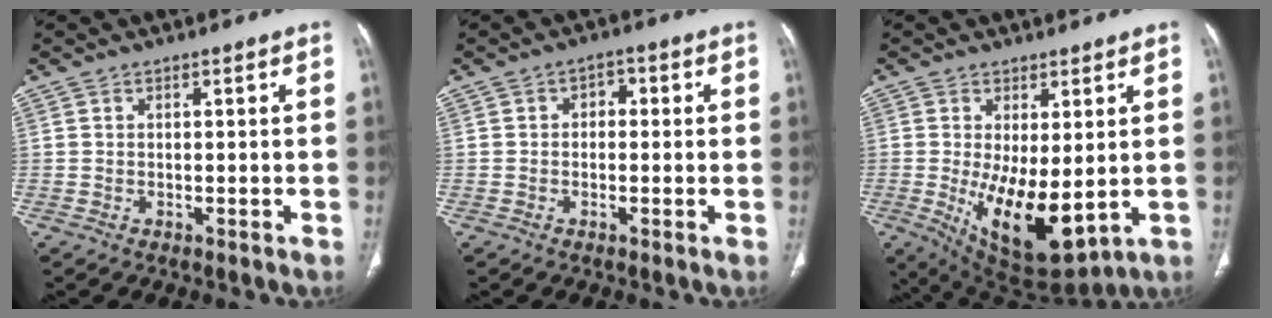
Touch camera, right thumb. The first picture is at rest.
{"total": 2.6, "force": [0.2, 1.9, 1.7], "torque": [-0.010, 0.010, -0.005]}
{"total": 13.1, "force": [-1.2, 5.6, 11.8], "torque": [-0.187, -0.030, 0.004]}